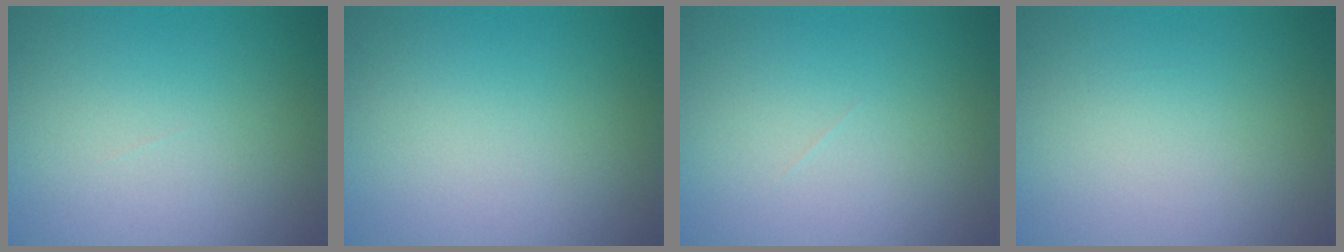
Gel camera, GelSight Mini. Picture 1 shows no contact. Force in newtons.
{"total": 0.0}
{"total": 0.0}
{"total": 0.0}